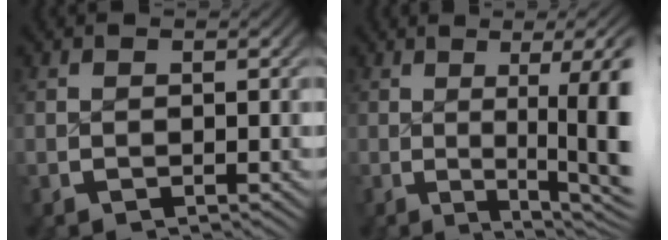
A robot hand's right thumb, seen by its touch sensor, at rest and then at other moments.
{"total": 9.8, "force": [-0.4, 3.4, 9.2], "torque": [-0.116, -0.010, -0.005]}